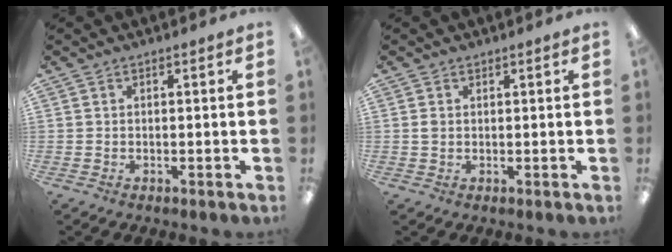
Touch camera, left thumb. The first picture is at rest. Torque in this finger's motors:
{"motor_torque": [-0.15, 0.27, 0.53, -0.31, -0.02]}